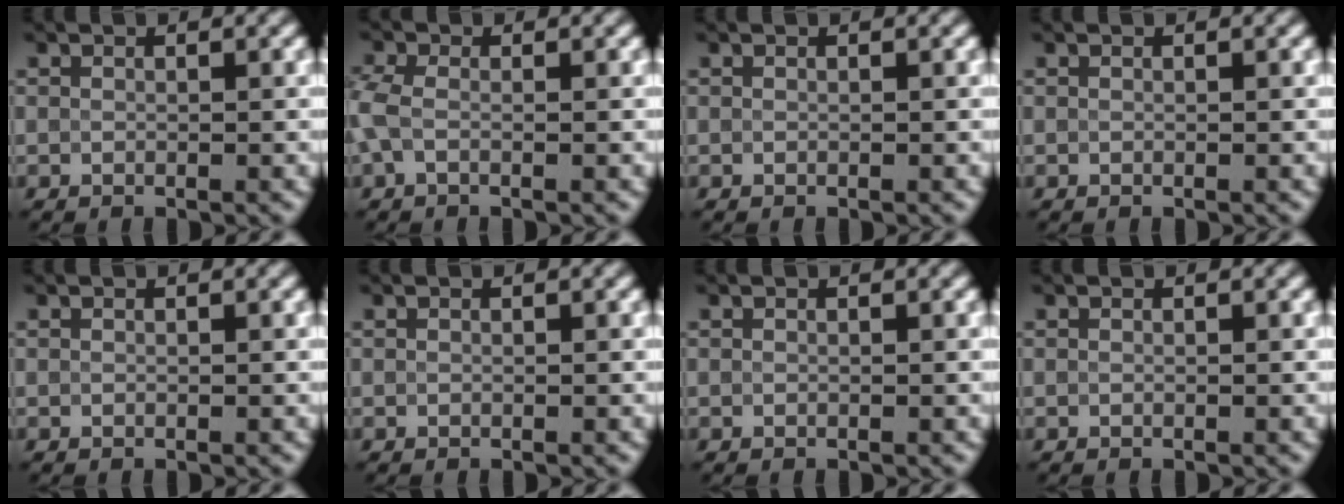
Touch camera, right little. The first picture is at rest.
{"total": 2.2, "force": [-0.4, 1.3, 1.7], "torque": [-0.050, 0.004, -0.018]}
{"total": 0.0}
{"total": 0.0}
{"total": 0.0}
{"total": 0.0}
{"total": 0.0}
{"total": 0.0}